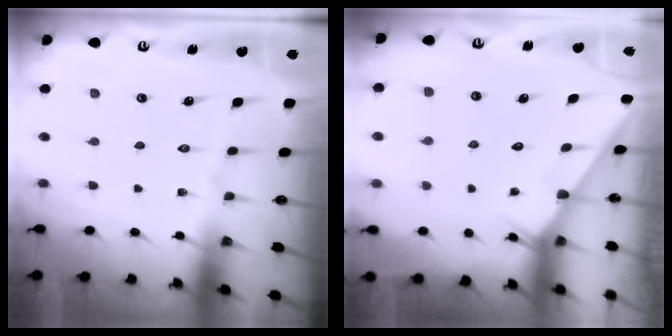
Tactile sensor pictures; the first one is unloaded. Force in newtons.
{"total": 2.7, "press": 2.7, "slide": 0.2}